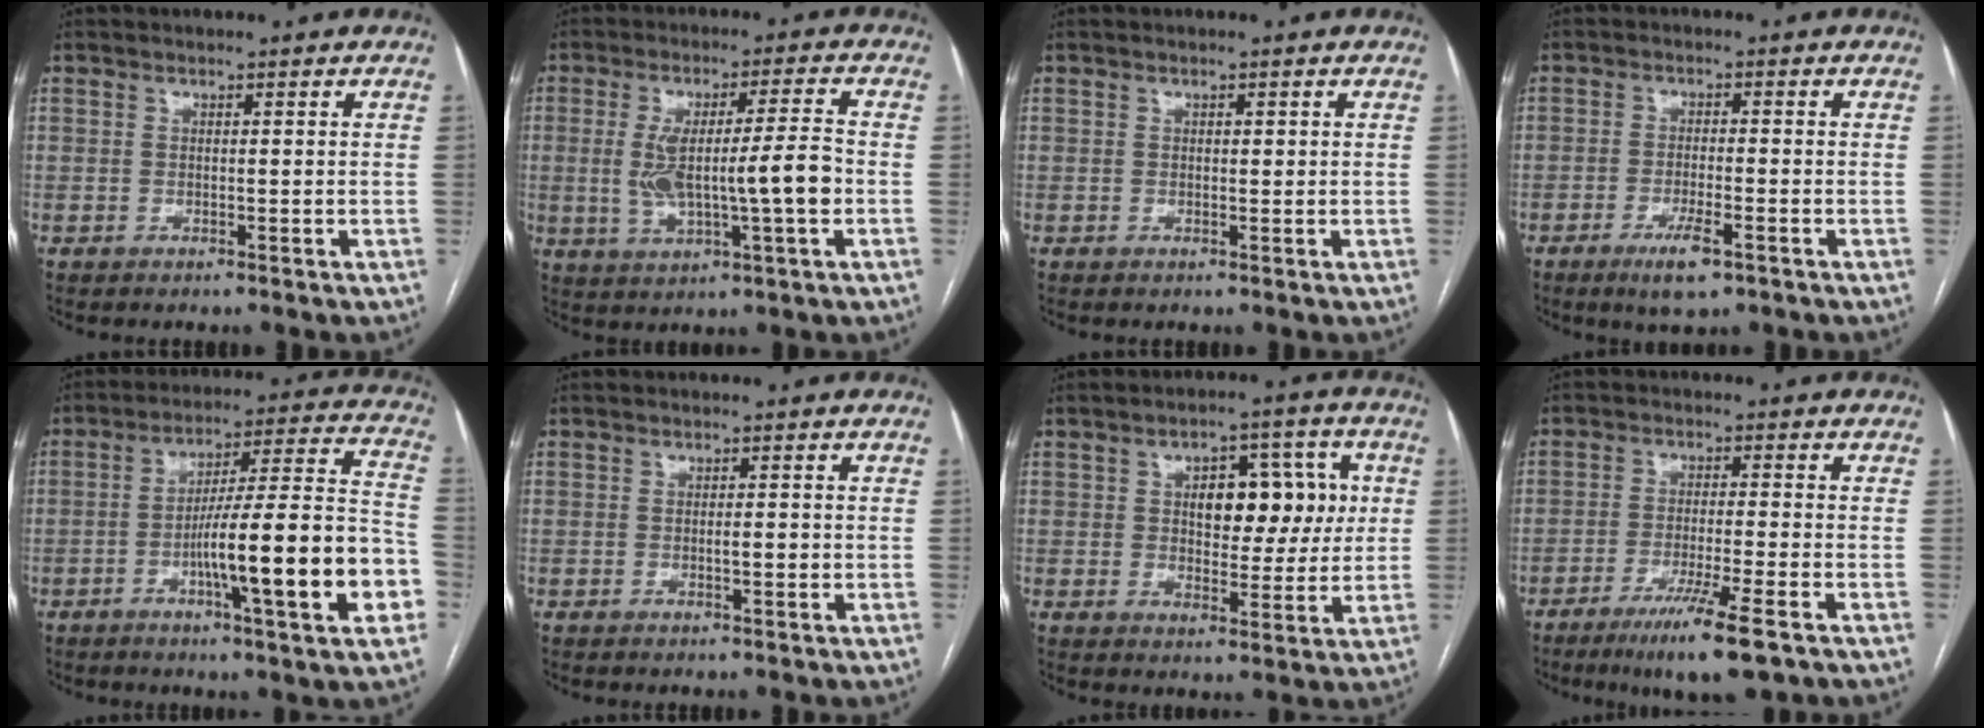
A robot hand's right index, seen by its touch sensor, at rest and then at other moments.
{"total": 10.6, "force": [-1.1, 1.1, 10.5], "torque": [-0.194, 0.012, -0.013]}
{"total": 0.7, "force": [0.3, 0.3, 0.5], "torque": [-0.007, 0.000, 0.003]}
{"total": 5.3, "force": [-3.0, 0.9, 4.3], "torque": [-0.083, -0.009, -0.049]}
{"total": 19.6, "force": [-6.1, 1.0, 18.6], "torque": [-0.243, 0.014, -0.089]}
{"total": 1.6, "force": [-0.3, 0.3, 1.5], "torque": [-0.026, 0.000, -0.004]}
{"total": 10.1, "force": [2.0, 5.4, 8.3], "torque": [-0.106, 0.026, 0.035]}
{"total": 9.4, "force": [-5.8, -0.1, 7.4], "torque": [-0.128, -0.026, -0.094]}